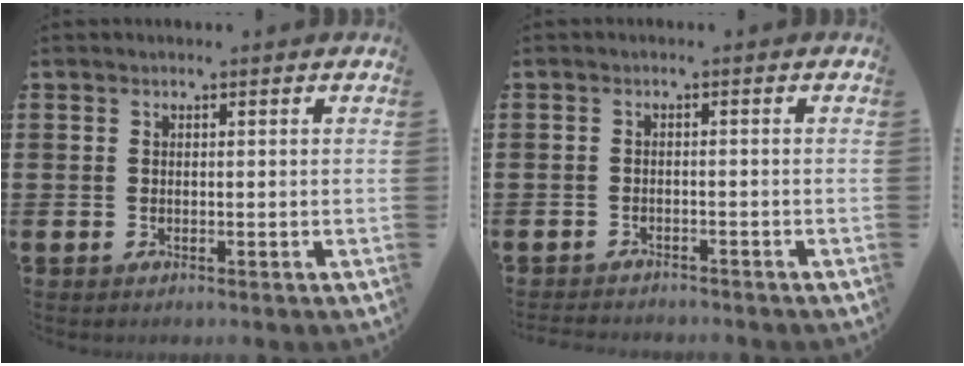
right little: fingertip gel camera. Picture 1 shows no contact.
{"total": 1.3, "force": [-1.2, 0.0, -0.1], "torque": [-0.003, 0.003, -0.027]}